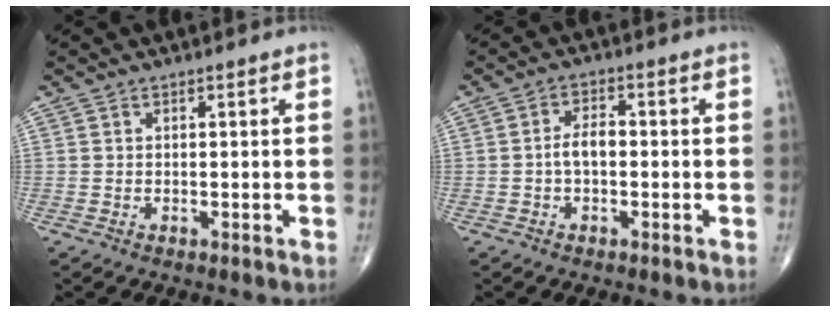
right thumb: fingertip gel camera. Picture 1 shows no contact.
{"total": 3.8, "force": [-0.6, 2.1, 3.1], "torque": [-0.053, 0.016, -0.015]}